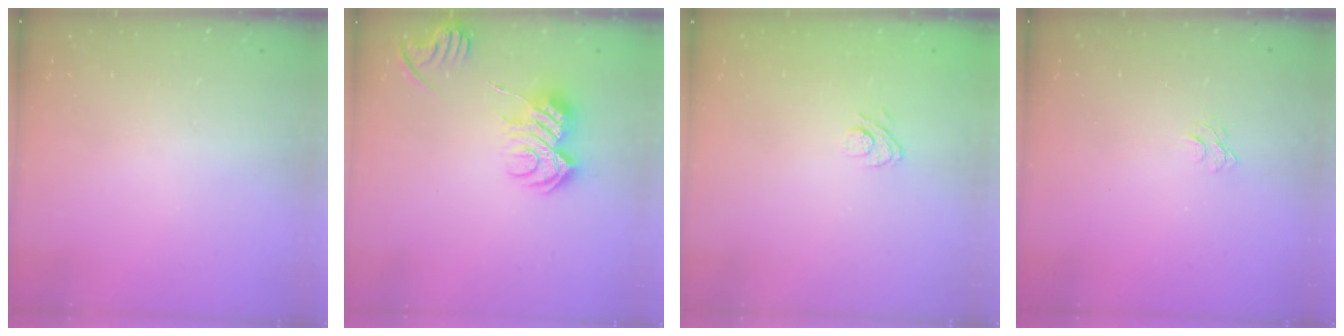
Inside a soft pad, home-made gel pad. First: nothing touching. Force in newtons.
{"total": 9.8, "press": 9.8, "slide": 0.2}
{"total": 6.1, "press": 5.9, "slide": 1.3}
{"total": 3.5, "press": 3.5, "slide": 0.3}